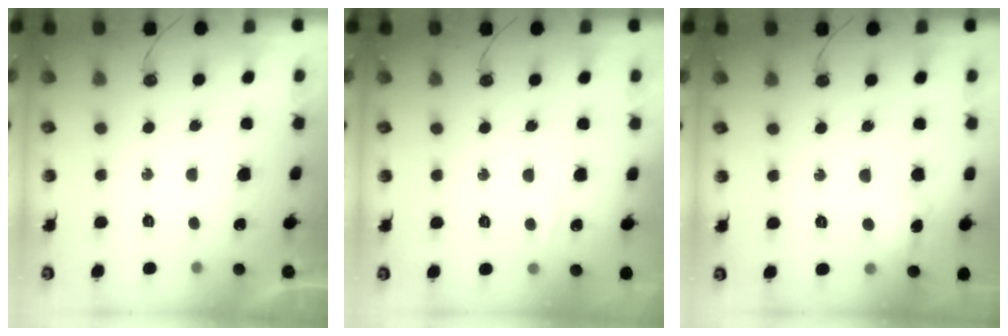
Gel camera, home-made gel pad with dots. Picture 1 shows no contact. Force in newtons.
{"total": 2.8, "press": 2.8, "slide": 0.5}
{"total": 7.2, "press": 7.2, "slide": 0.7}